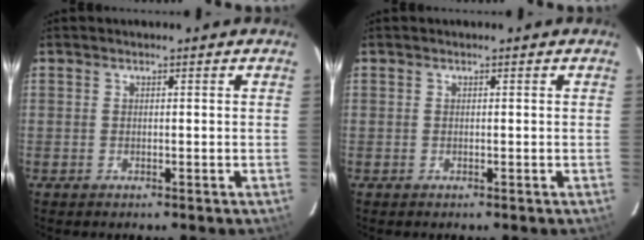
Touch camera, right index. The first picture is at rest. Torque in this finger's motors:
{"motor_torque": [0.00, 0.00, -0.01, 0.00]}